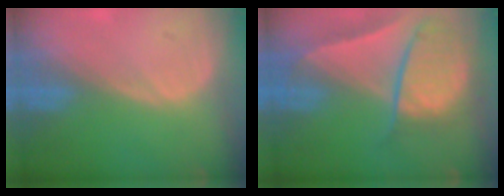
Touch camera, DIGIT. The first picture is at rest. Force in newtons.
{"total": 10.2, "press": 8.4, "slide": 5.7}